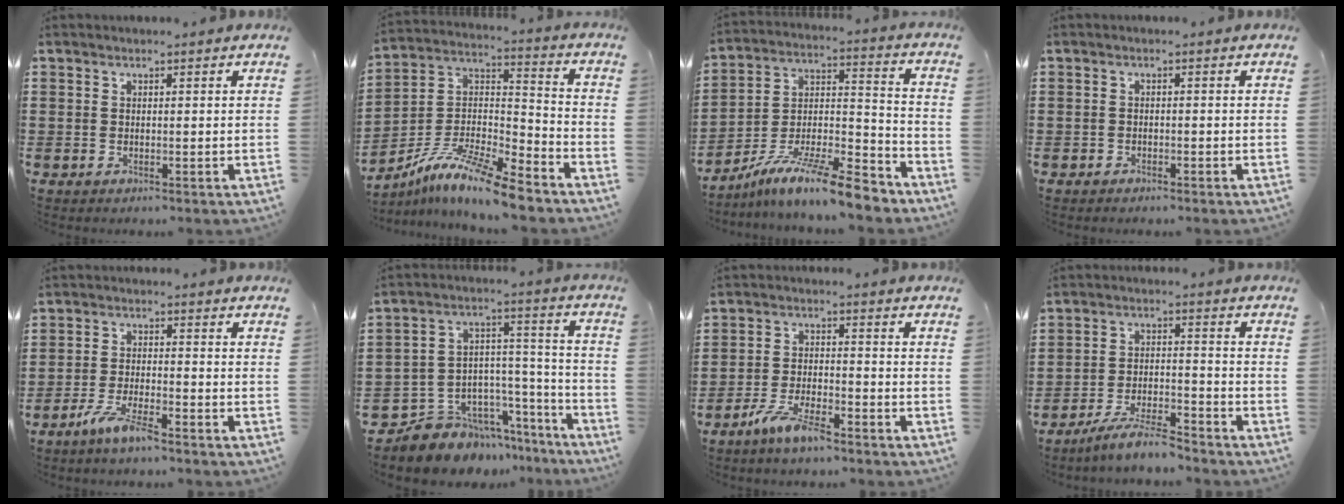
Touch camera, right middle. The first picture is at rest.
{"total": 10.8, "force": [-9.3, 0.5, 5.4], "torque": [-0.104, 0.007, -0.189]}
{"total": 12.3, "force": [-10.3, 1.0, 6.6], "torque": [-0.109, 0.024, -0.193]}
{"total": 0.9, "force": [-0.8, 0.3, 0.1], "torque": [-0.003, 0.001, -0.019]}
{"total": 4.9, "force": [-3.7, 0.5, 3.2], "torque": [-0.071, -0.006, -0.070]}
{"total": 7.7, "force": [-6.5, 4.1, -0.2], "torque": [-0.013, 0.004, -0.122]}
{"total": 5.3, "force": [-4.3, 0.9, 3.1], "torque": [-0.070, -0.002, -0.083]}
{"total": 6.3, "force": [-5.7, 0.5, 2.7], "torque": [-0.060, -0.004, -0.112]}